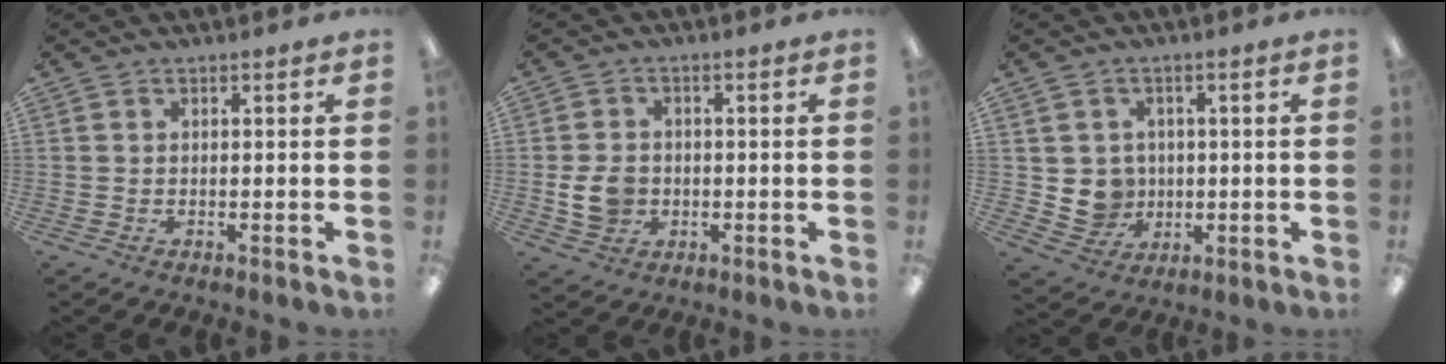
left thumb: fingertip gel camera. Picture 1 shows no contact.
{"total": 6.2, "force": [-0.9, 5.2, 3.3], "torque": [-0.056, 0.003, -0.017]}
{"total": 6.5, "force": [0.6, 6.4, 0.9], "torque": [-0.020, -0.002, 0.019]}